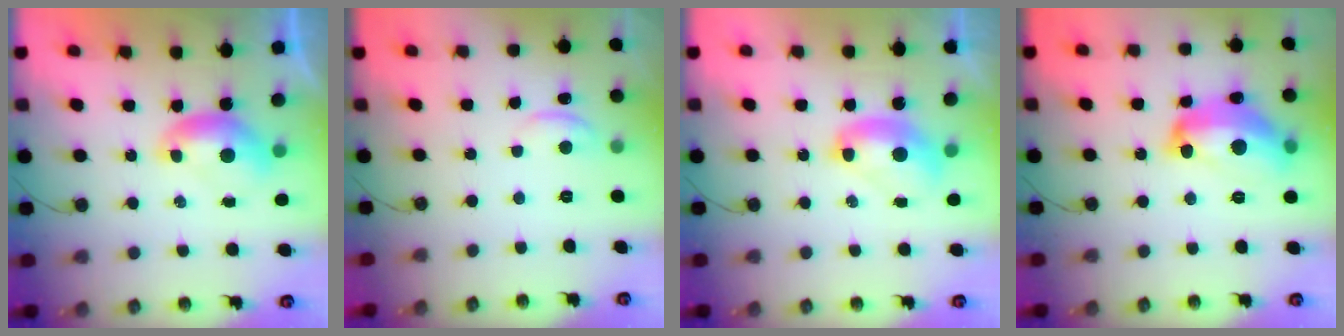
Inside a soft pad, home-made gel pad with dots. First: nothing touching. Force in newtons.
{"total": 0.6, "press": 0.1, "slide": 0.6}
{"total": 2.6, "press": 2.6, "slide": 0.2}
{"total": 13.3, "press": 13.3, "slide": 0.7}